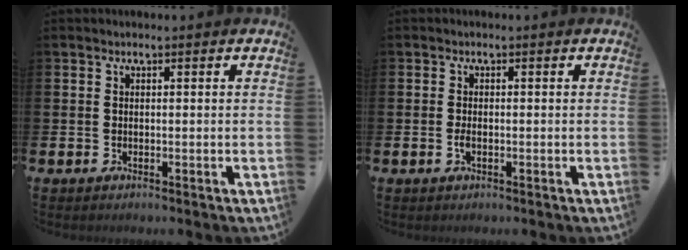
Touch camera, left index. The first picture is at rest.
{"total": 1.2, "force": [-0.4, 0.5, 1.0], "torque": [-0.014, -0.001, -0.010]}